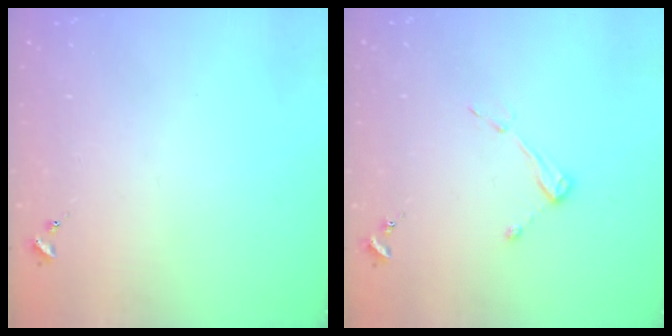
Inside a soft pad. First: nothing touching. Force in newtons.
{"total": 4.2, "press": 4.2, "slide": 0.6}